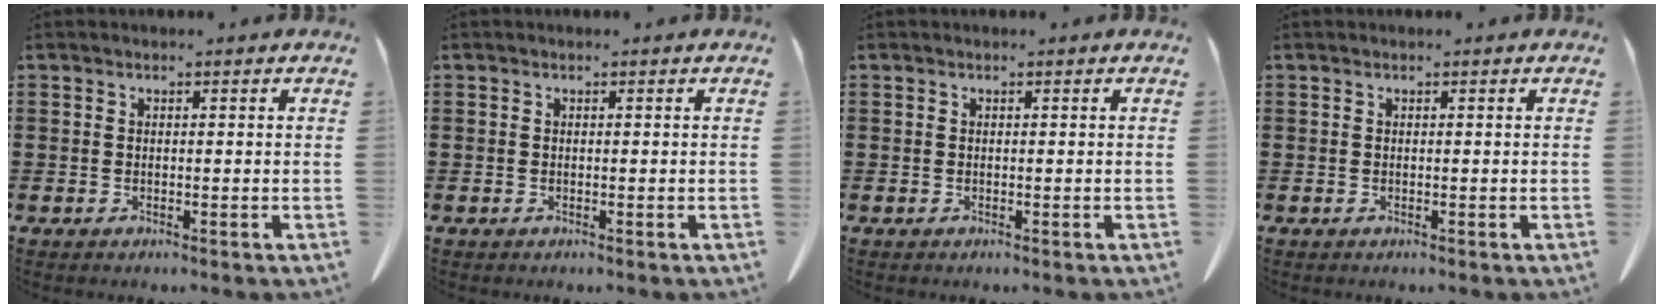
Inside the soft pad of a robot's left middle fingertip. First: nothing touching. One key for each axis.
{"total": 0.0}
{"total": 0.0}
{"total": 0.0}